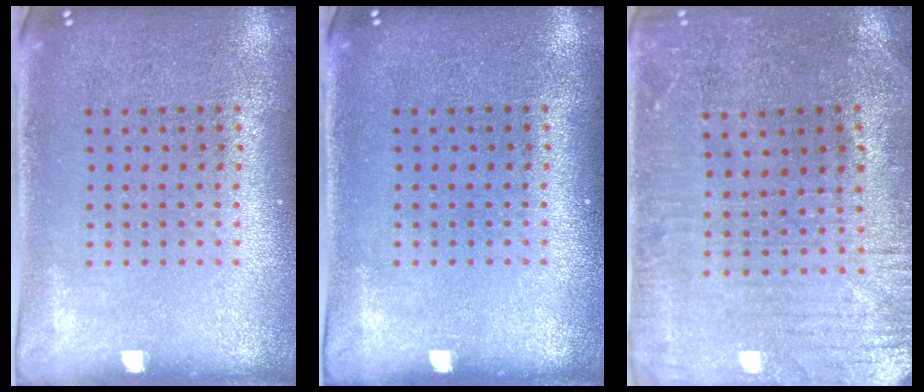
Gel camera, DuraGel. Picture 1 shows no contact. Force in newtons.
{"total": 0.0}
{"total": 0.9, "press": 0.7, "slide": 0.6}